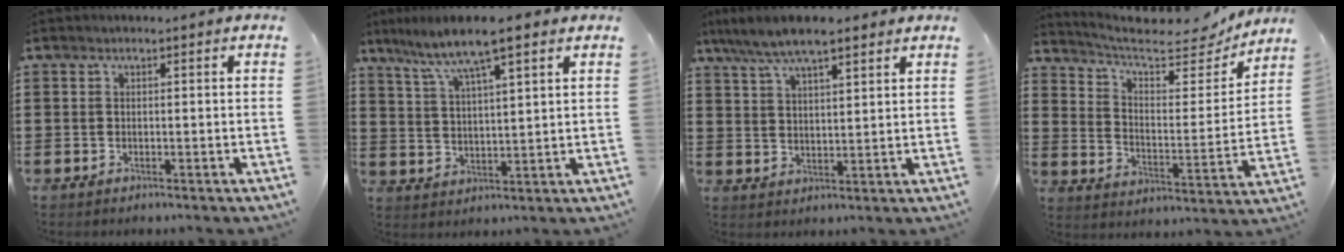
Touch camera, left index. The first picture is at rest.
{"total": 7.2, "force": [5.3, 0.5, 4.8], "torque": [-0.111, -0.018, 0.088]}
{"total": 6.9, "force": [5.6, 1.6, 3.8], "torque": [-0.089, -0.006, 0.100]}
{"total": 7.5, "force": [6.5, 1.3, 3.4], "torque": [-0.081, -0.051, 0.105]}